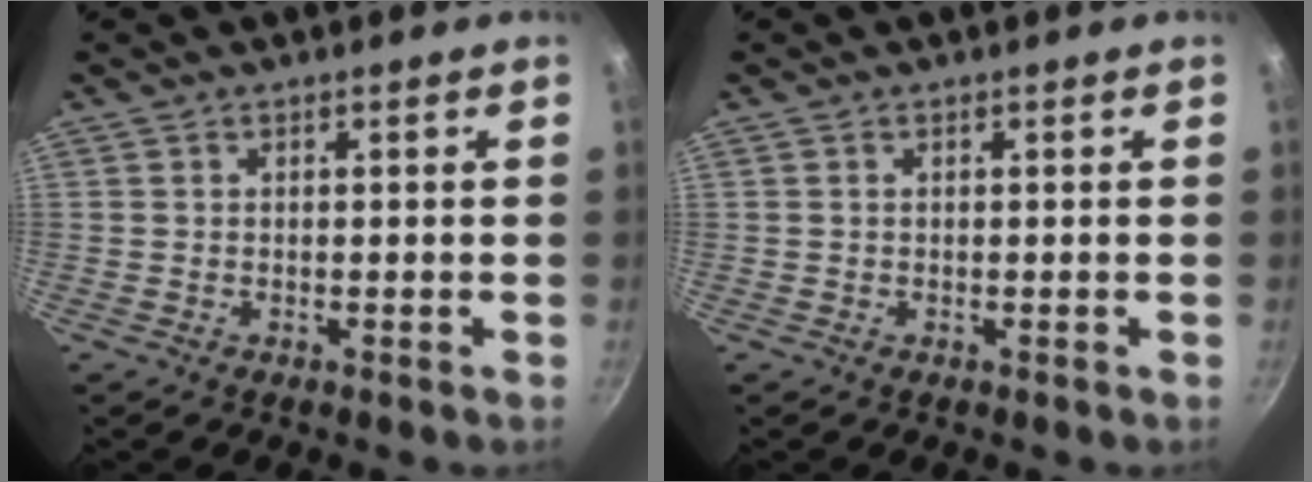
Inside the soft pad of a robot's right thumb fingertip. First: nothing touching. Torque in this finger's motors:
{"motor_torque": [0.39, -0.27, 0.02, -0.08, 0.00]}